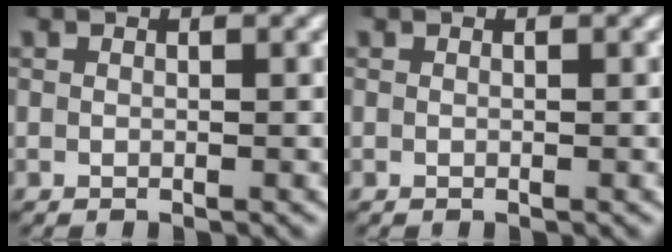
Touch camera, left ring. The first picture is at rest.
{"total": 0.0}